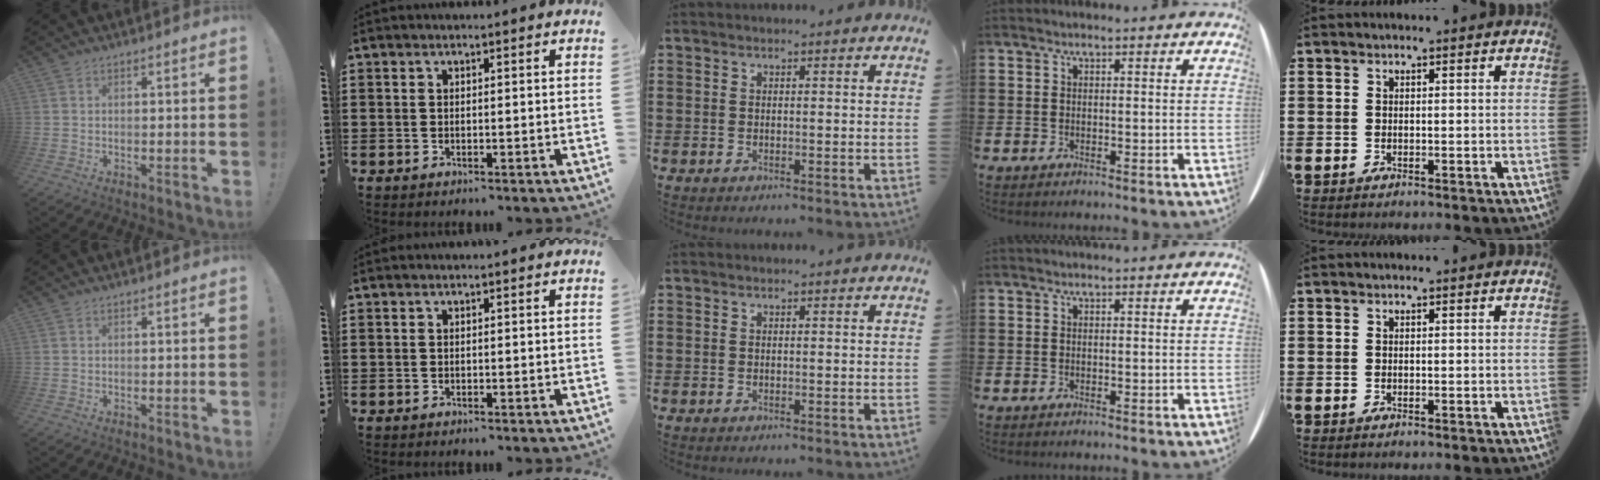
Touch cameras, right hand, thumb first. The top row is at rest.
{}